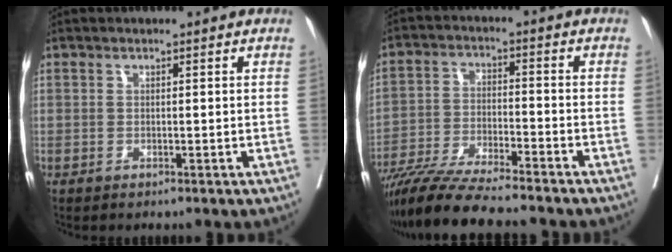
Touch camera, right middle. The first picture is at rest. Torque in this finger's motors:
{"motor_torque": [1.04, -1.10, 0.25, 0.13]}